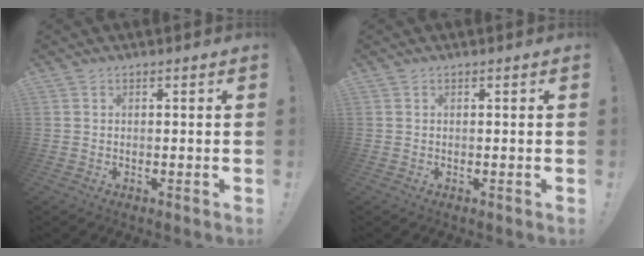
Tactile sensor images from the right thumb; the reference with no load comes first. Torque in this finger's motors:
{"motor_torque": [-0.04, 0.10, -0.09, 0.02, -0.01]}